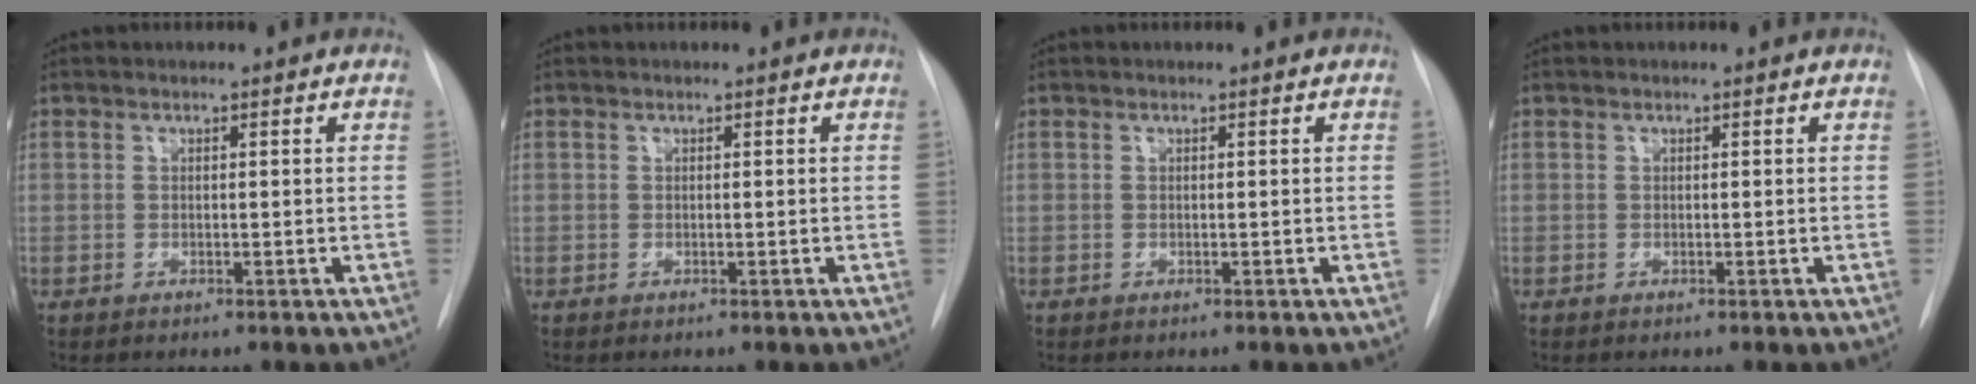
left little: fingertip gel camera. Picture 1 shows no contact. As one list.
[{"total": 0.0}, {"total": 0.0}, {"total": 0.0}]